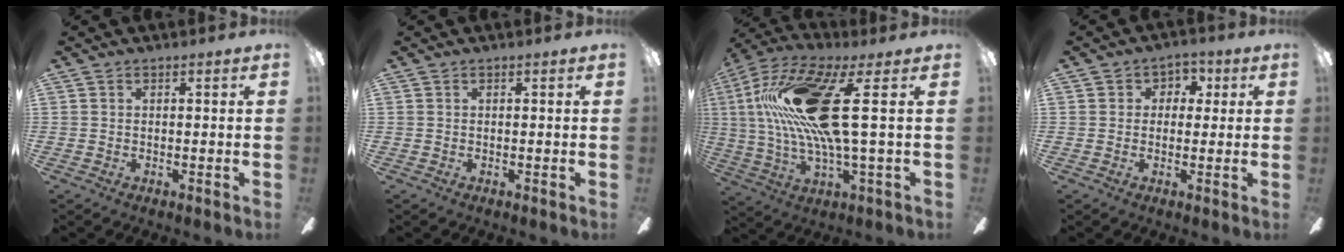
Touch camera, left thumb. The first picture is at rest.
{"total": 0.0}
{"total": 22.9, "force": [4.8, 6.2, 21.5], "torque": [-0.448, -0.018, 0.063]}
{"total": 3.8, "force": [-0.1, 3.6, 1.4], "torque": [-0.017, 0.014, -0.006]}